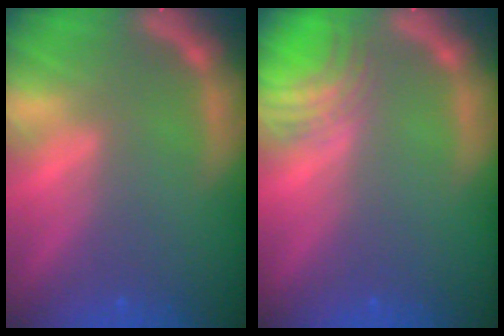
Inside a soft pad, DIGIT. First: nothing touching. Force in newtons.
{"total": 3.9}